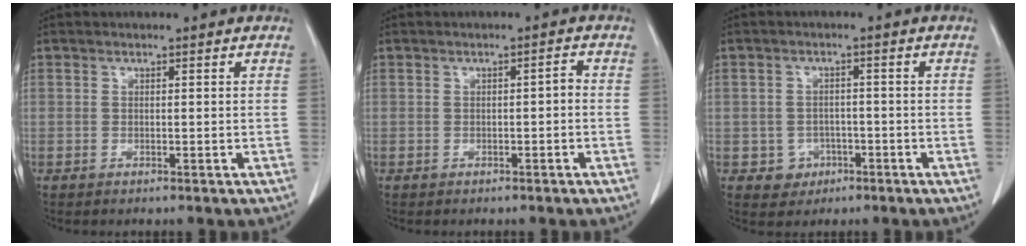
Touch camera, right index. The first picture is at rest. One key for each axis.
{"total": 1.2, "fx": -0.3, "fy": 0.4, "fz": 1.1, "tx": -0.014, "ty": 0.003, "tz": -0.005}
{"total": 3.6, "fx": -1.4, "fy": 3.4, "fz": 0.1, "tx": 0.009, "ty": 0.015, "tz": -0.013}